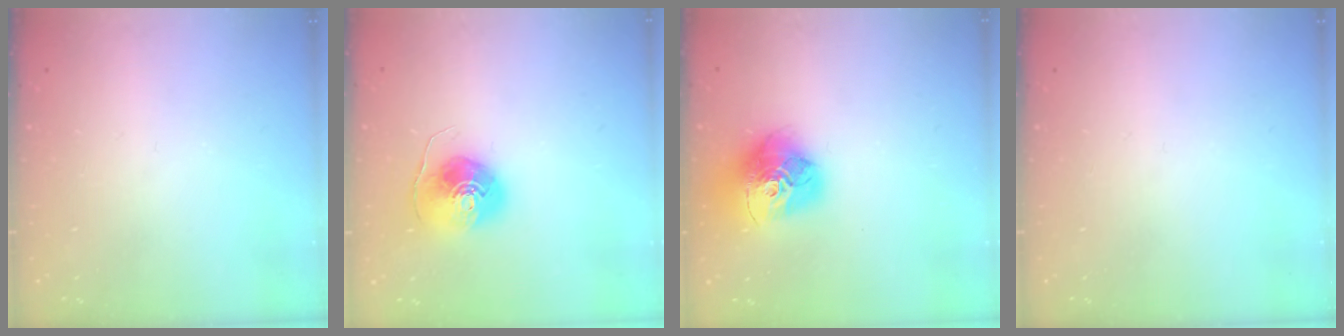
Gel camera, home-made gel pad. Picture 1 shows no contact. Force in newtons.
{"total": 8.5, "press": 8.4, "slide": 1.2}
{"total": 18.4, "press": 18.3, "slide": 2.0}
{"total": 0.0}